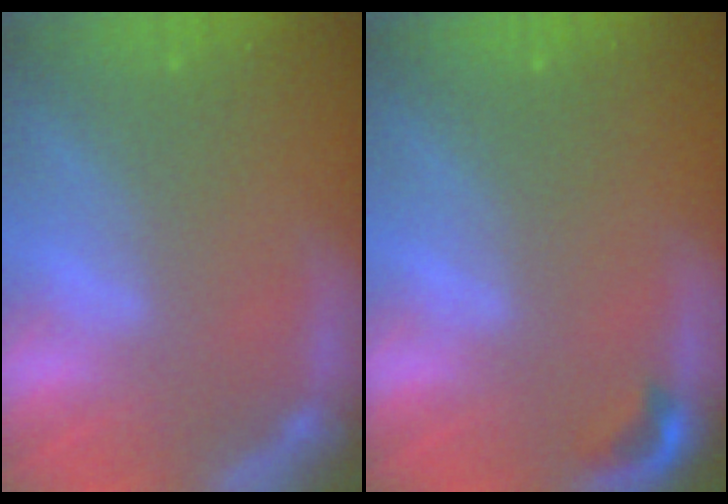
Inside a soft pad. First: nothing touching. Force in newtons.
{"total": 1.4}